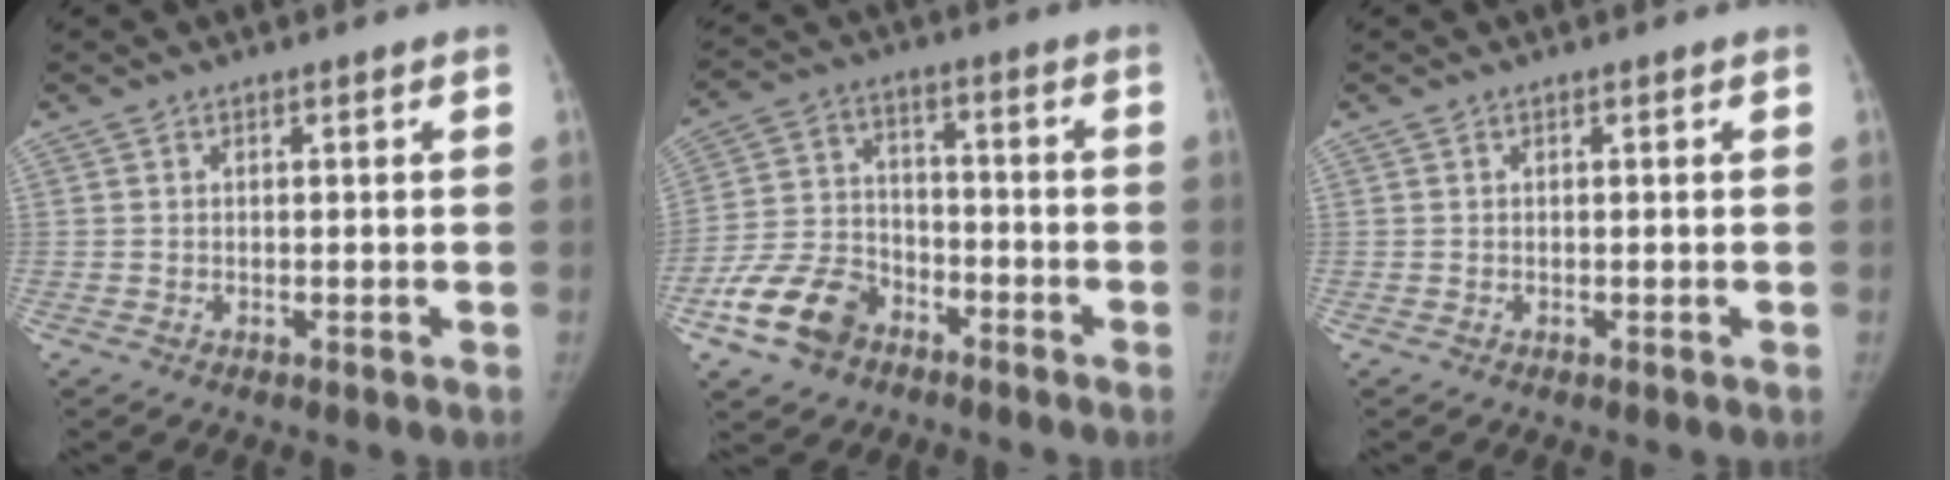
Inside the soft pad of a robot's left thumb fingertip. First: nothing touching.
{"total": 11.9, "force": [-7.0, 8.1, 5.2], "torque": [-0.089, 0.041, -0.133]}
{"total": 0.0}